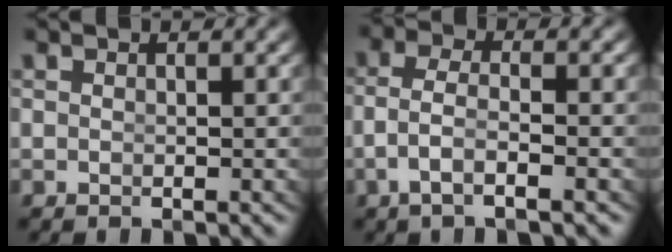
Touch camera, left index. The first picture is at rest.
{"total": 3.4, "force": [-1.5, 1.2, 2.8], "torque": [-0.068, -0.018, -0.018]}